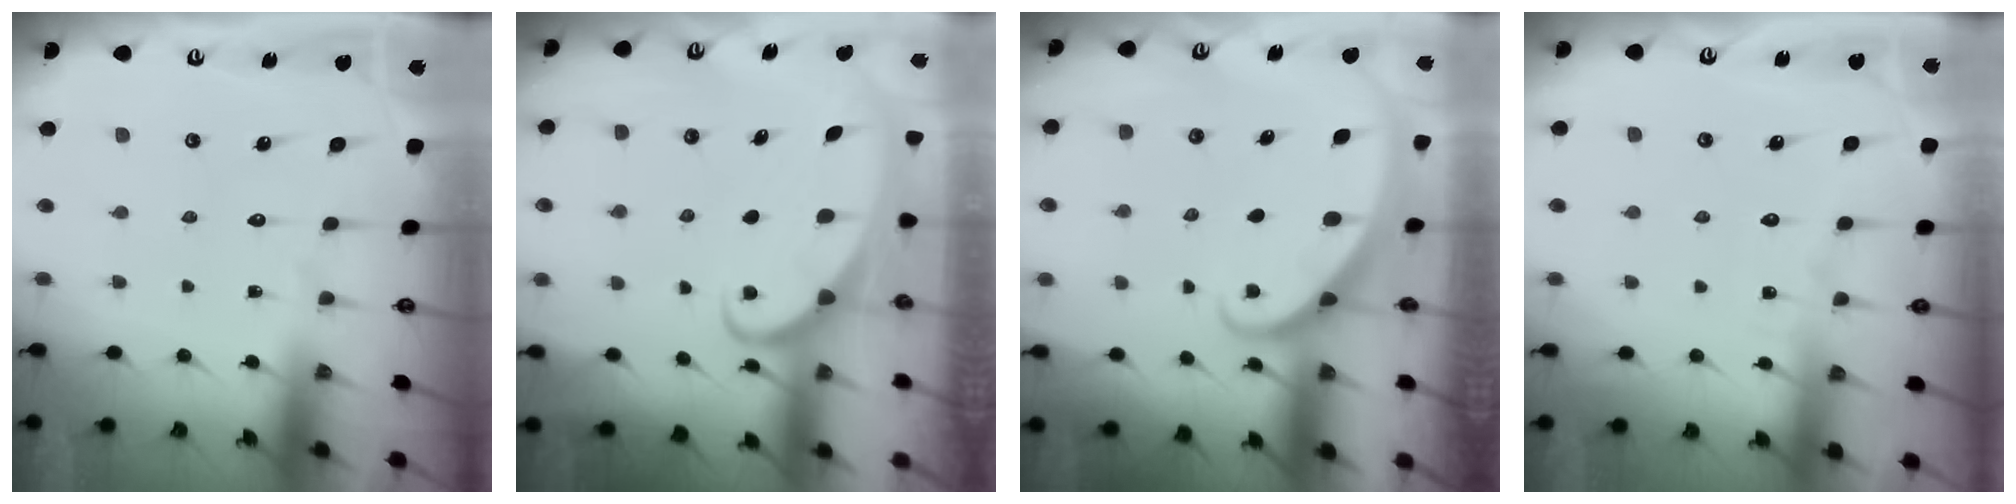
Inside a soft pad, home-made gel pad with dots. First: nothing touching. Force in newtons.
{"total": 2.4, "press": 2.4, "slide": 0.3}
{"total": 1.8, "press": 1.8, "slide": 0.1}
{"total": 2.8, "press": 2.8, "slide": 0.4}